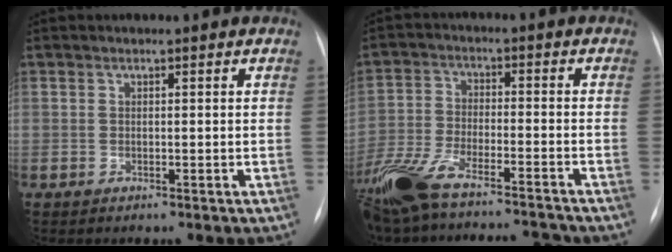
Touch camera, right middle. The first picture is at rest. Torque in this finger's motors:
{"motor_torque": [1.03, -0.98, 0.37, 0.18]}